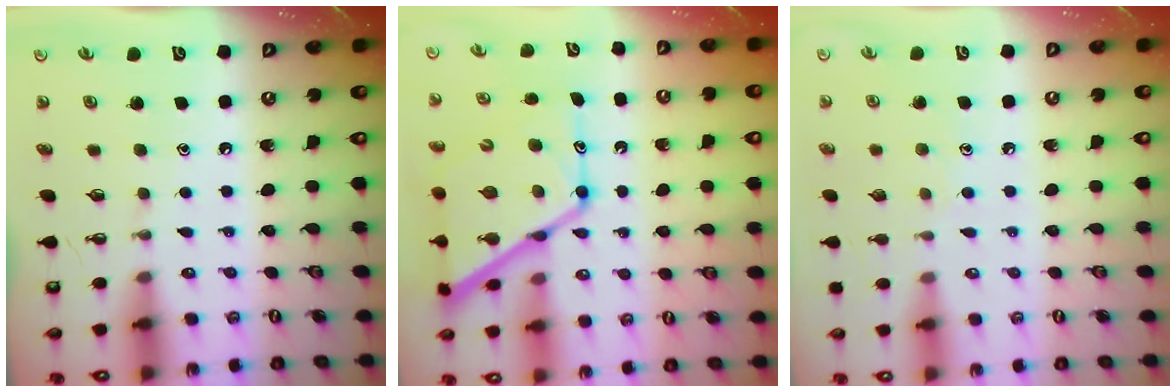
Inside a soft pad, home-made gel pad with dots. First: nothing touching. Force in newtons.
{"total": 18.1, "press": 18.1, "slide": 1.6}
{"total": 6.1, "press": 6.1, "slide": 0.6}